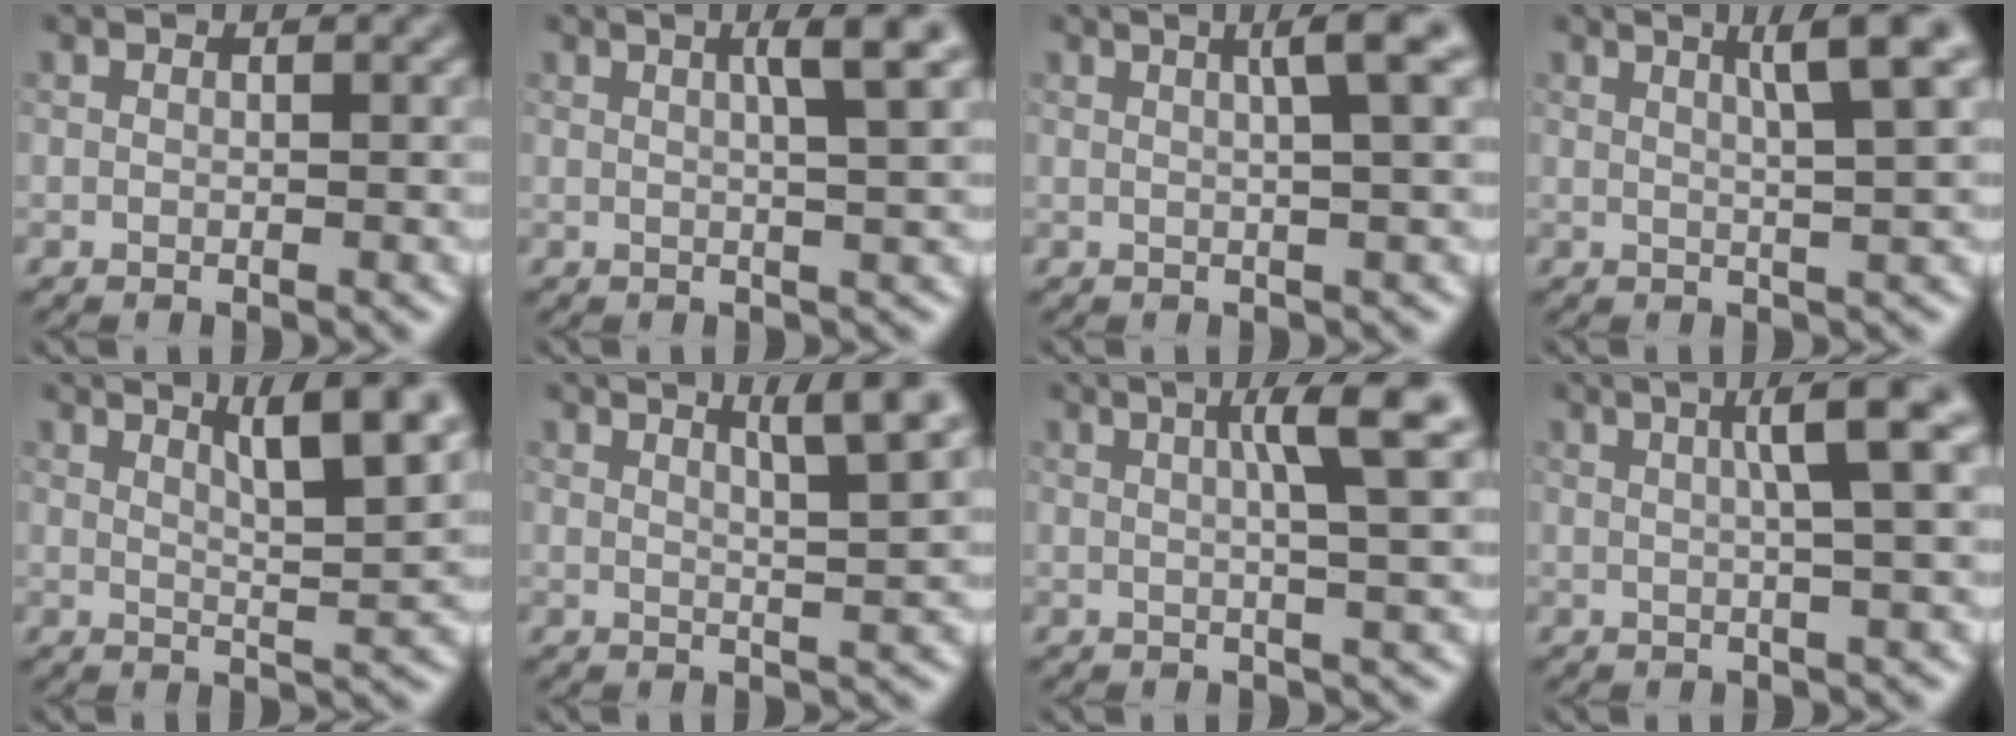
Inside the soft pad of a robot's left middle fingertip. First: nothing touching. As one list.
[{"total": 3.9, "force": [1.4, 0.6, 3.6], "torque": [-0.045, 0.010, 0.019]}, {"total": 3.8, "force": [1.2, 0.6, 3.5], "torque": [-0.042, 0.012, 0.017]}, {"total": 4.8, "force": [2.2, 0.7, 4.3], "torque": [-0.053, 0.012, 0.031]}, {"total": 6.2, "force": [3.3, 1.3, 5.1], "torque": [-0.061, 0.009, 0.050]}, {"total": 4.4, "force": [2.5, 0.6, 3.6], "torque": [-0.044, 0.006, 0.036]}, {"total": 5.6, "force": [1.6, 0.8, 5.3], "torque": [-0.070, 0.014, 0.022]}, {"total": 4.9, "force": [1.2, 0.7, 4.7], "torque": [-0.063, 0.017, 0.017]}]